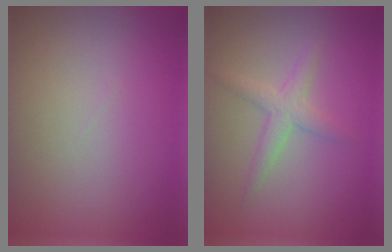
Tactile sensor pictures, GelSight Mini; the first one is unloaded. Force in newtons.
{"total": 2.4, "press": 2.4, "slide": 0.0}